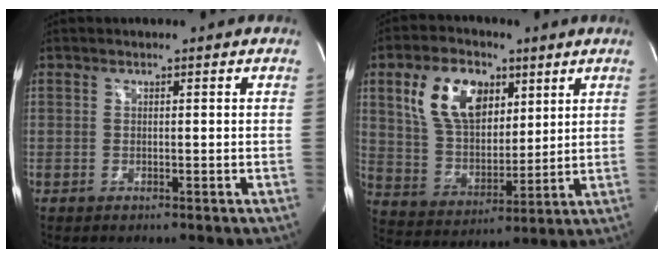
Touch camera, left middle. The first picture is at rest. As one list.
[{"total": 13.0, "force": [5.8, 7.7, 8.7], "torque": [-0.182, 0.024, 0.114]}]